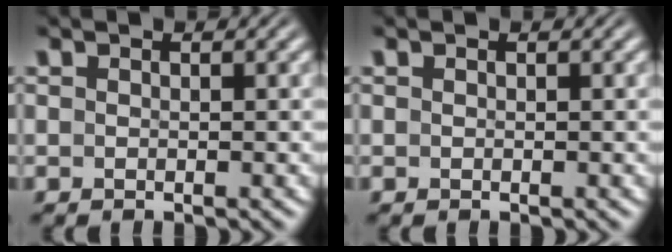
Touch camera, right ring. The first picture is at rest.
{"total": 0.0}